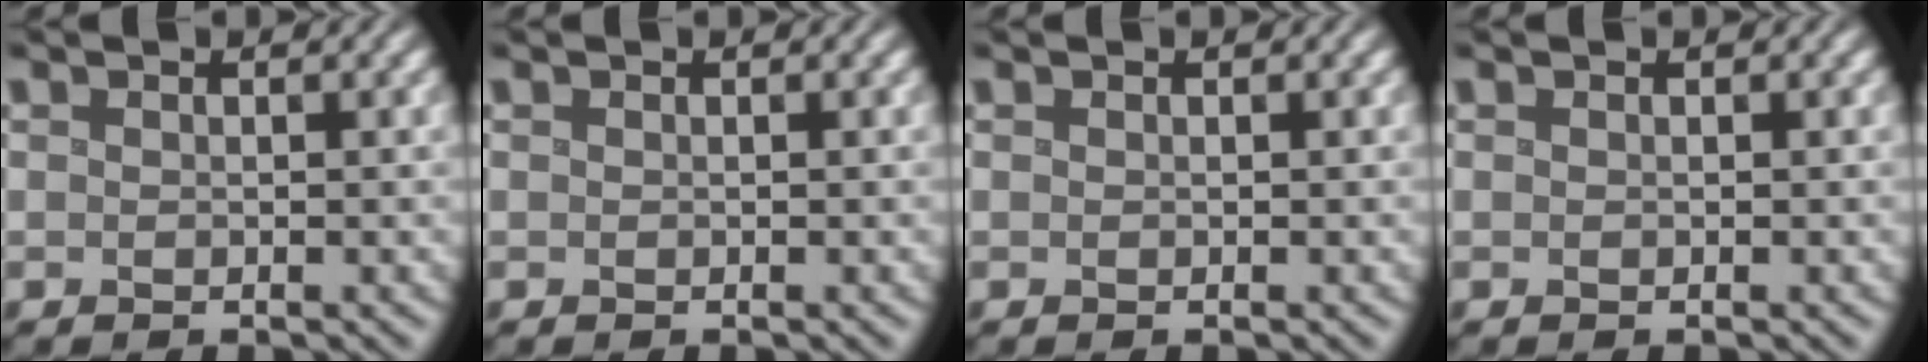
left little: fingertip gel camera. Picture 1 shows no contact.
{"total": 0.0}
{"total": 0.0}
{"total": 0.0}